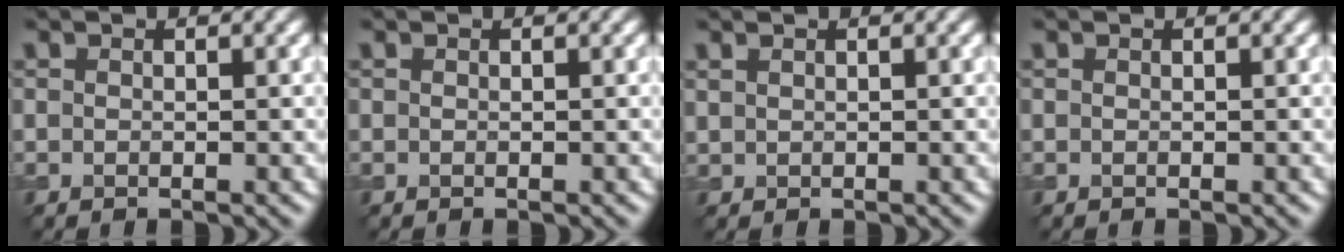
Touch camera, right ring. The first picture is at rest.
{"total": 0.0}
{"total": 0.5, "force": [0.5, 0.2, 0.1], "torque": [-0.005, 0.001, 0.014]}
{"total": 0.0}